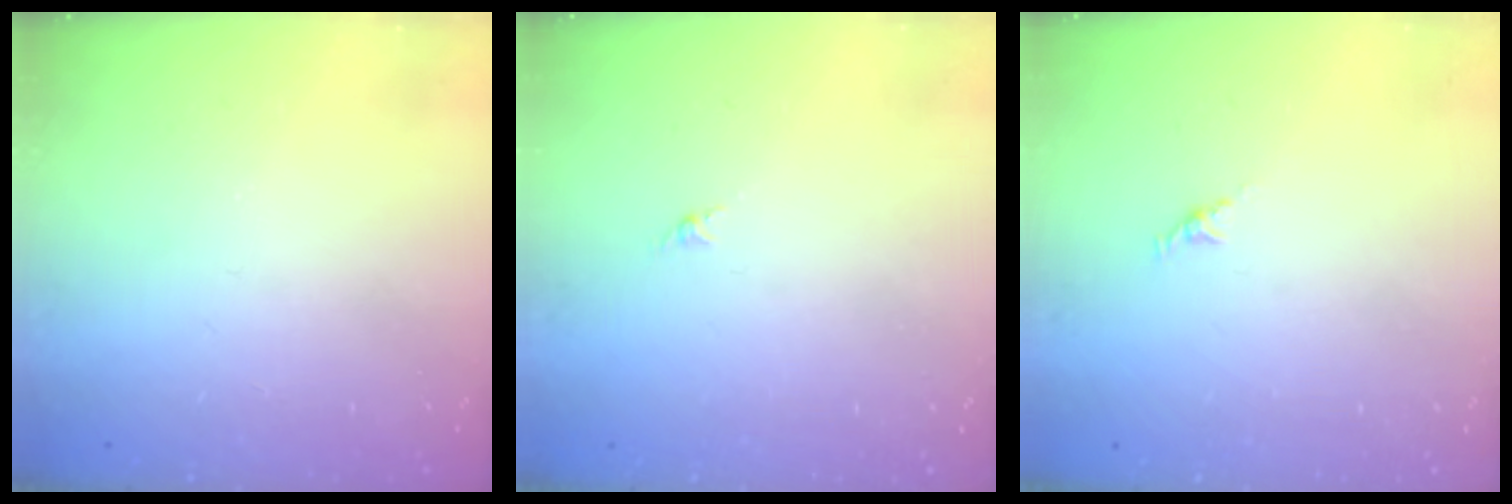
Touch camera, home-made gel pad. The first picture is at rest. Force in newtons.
{"total": 0.0}
{"total": 2.1, "press": 2.0, "slide": 0.7}